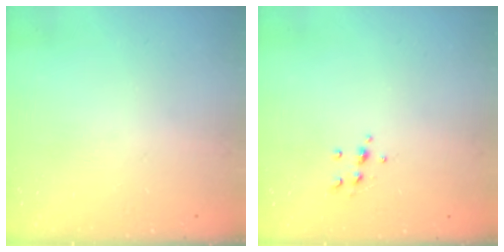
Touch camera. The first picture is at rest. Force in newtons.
{"total": 6.2, "press": 6.2, "slide": 0.6}